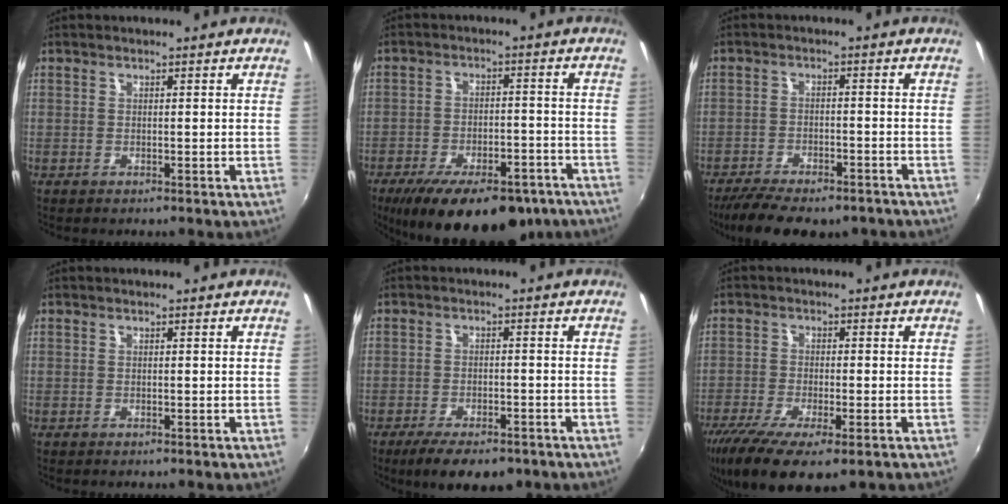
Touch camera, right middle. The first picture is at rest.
{"total": 20.4, "force": [-14.3, 8.3, 11.9], "torque": [-0.214, -0.030, -0.193]}
{"total": 13.3, "force": [-10.6, 4.4, 6.8], "torque": [-0.148, -0.032, -0.158]}
{"total": 0.0}
{"total": 9.2, "force": [-6.7, 3.2, 5.4], "torque": [-0.115, -0.022, -0.104]}
{"total": 12.3, "force": [-7.7, 3.6, 8.9], "torque": [-0.190, -0.050, -0.130]}